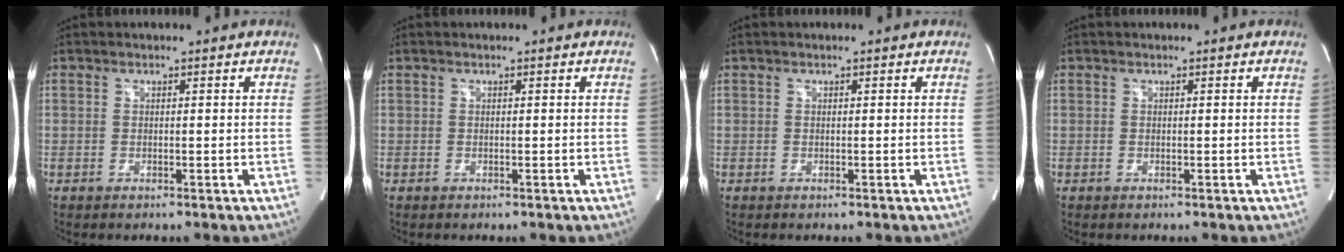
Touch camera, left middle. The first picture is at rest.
{"total": 0.0}
{"total": 0.0}
{"total": 0.0}